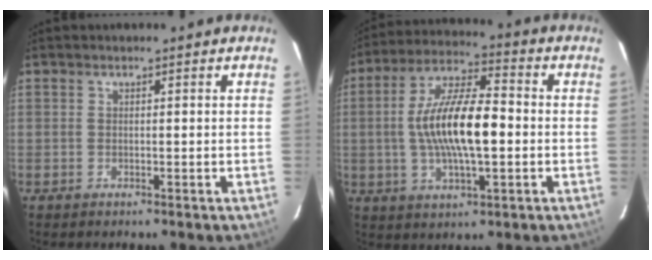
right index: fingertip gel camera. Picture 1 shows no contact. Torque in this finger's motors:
{"motor_torque": [0.78, 0.00, 0.97, 0.21]}